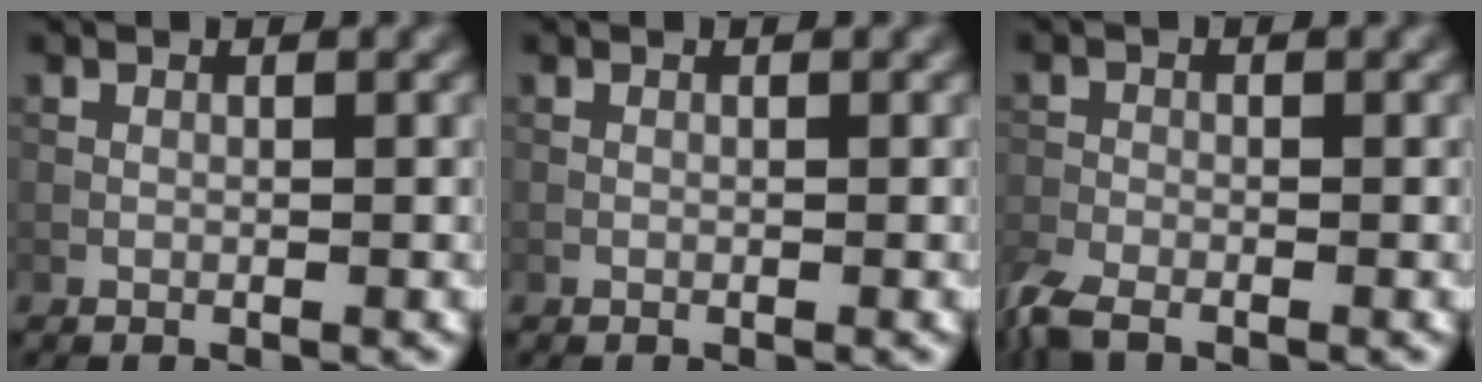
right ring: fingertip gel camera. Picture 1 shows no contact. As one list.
[{"total": 0.0}, {"total": 3.5, "force": [-2.8, 1.3, 1.7], "torque": [-0.040, -0.013, -0.068]}]